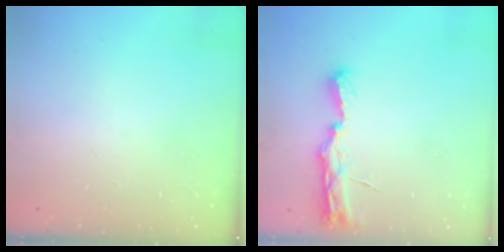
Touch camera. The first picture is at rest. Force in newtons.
{"total": 8.0, "press": 8.0, "slide": 0.8}